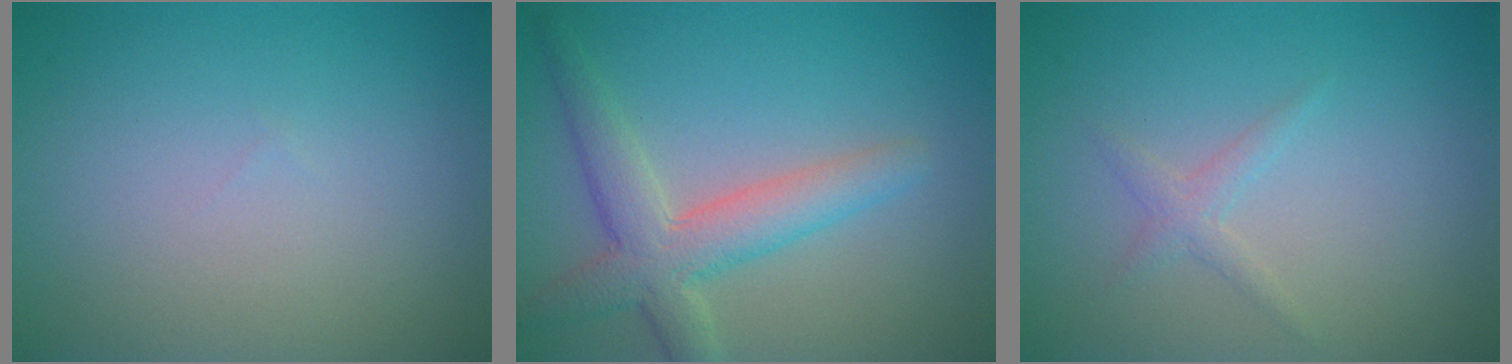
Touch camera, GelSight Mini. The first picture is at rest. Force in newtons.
{"total": 4.8, "press": 4.8, "slide": 0.3}
{"total": 1.2, "press": 1.2, "slide": 0.1}